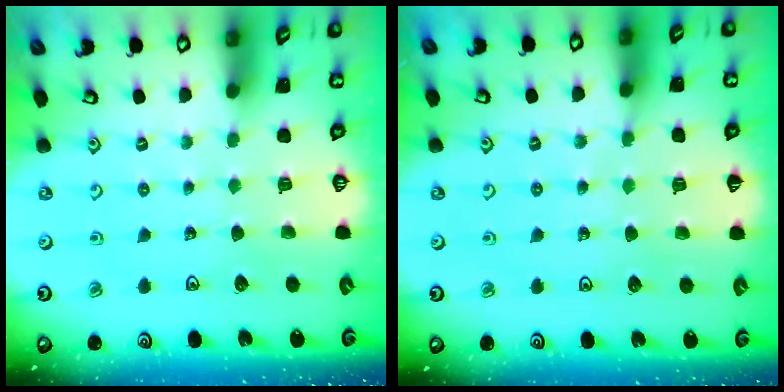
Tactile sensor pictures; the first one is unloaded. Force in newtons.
{"total": 5.8, "press": 5.7, "slide": 0.8}